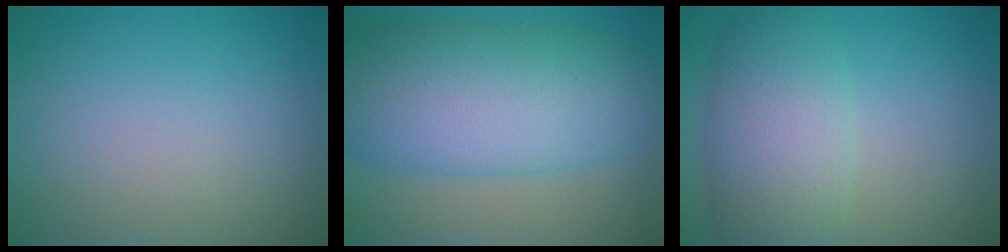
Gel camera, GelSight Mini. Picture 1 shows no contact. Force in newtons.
{"total": 10.9, "press": 10.9, "slide": 0.3}
{"total": 6.3, "press": 6.3, "slide": 0.1}